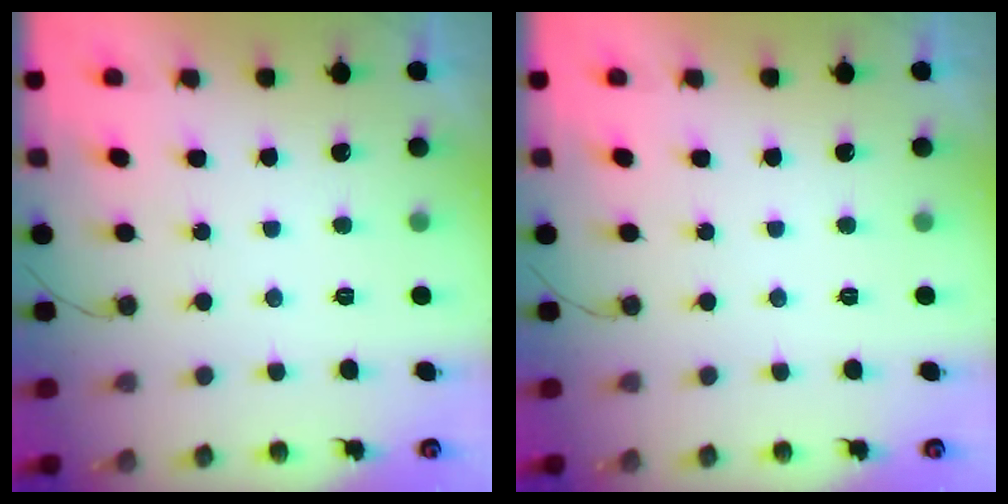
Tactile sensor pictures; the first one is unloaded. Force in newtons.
{"total": 0.0}